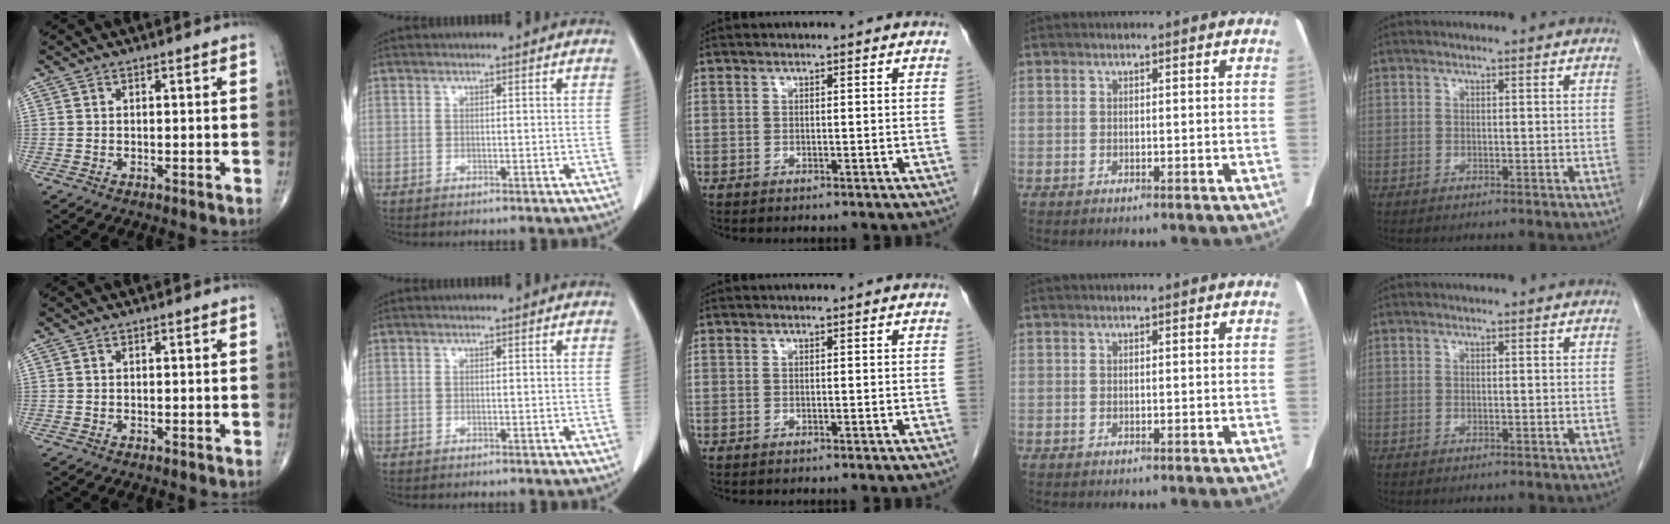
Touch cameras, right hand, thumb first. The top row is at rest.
{}